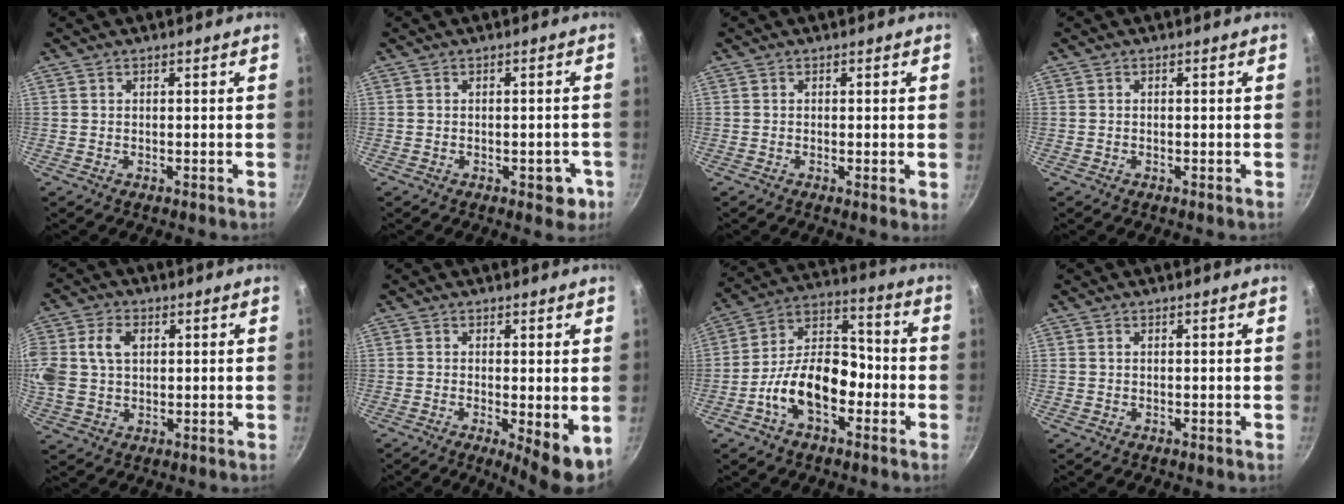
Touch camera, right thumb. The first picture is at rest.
{"total": 4.3, "force": [-1.7, 2.2, 3.2], "torque": [-0.016, 0.012, -0.016]}
{"total": 1.3, "force": [-0.2, 0.2, 1.3], "torque": [-0.019, -0.005, -0.005]}
{"total": 0.0}
{"total": 14.5, "force": [2.9, 10.9, 9.1], "torque": [-0.214, 0.032, 0.056]}
{"total": 6.9, "force": [-1.1, 1.8, 6.5], "torque": [-0.084, -0.013, -0.009]}
{"total": 13.0, "force": [-4.6, 7.8, 9.3], "torque": [-0.121, 0.058, -0.091]}
{"total": 0.0}